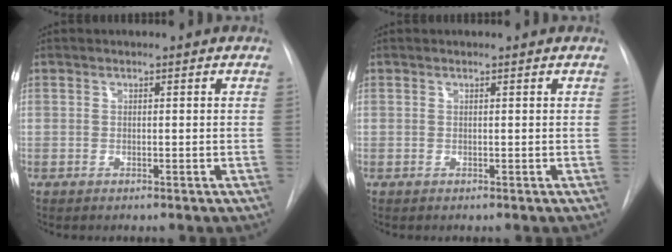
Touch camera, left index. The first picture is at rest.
{"total": 0.0}